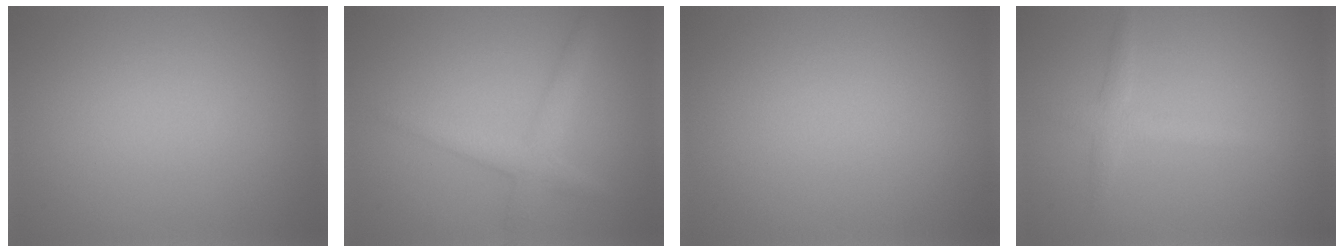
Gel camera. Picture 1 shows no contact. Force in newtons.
{"total": 2.5, "press": 2.5, "slide": 0.1}
{"total": 0.0}
{"total": 1.8, "press": 1.8, "slide": 0.1}